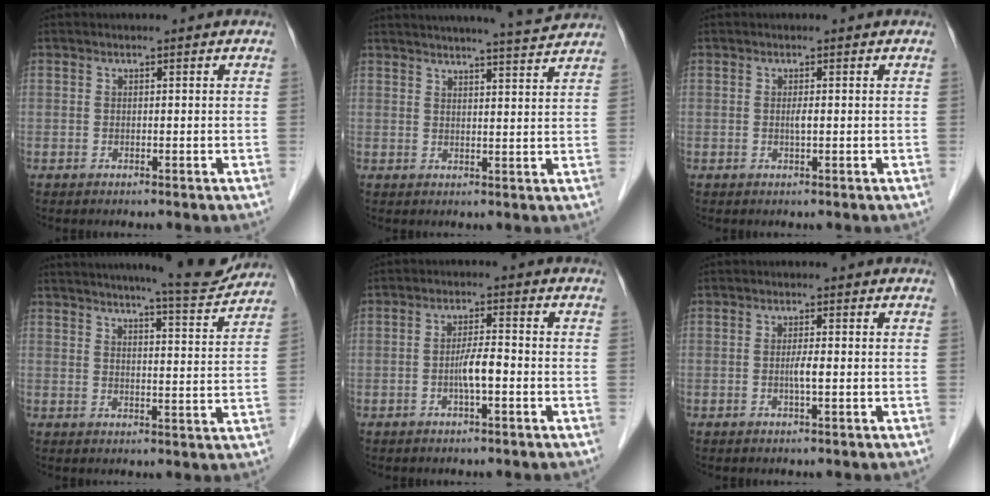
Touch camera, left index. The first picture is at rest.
{"total": 11.6, "force": [11.0, -0.5, 3.8], "torque": [-0.061, 0.001, 0.135]}
{"total": 0.8, "force": [0.0, 0.0, 0.8], "torque": [-0.018, -0.002, 0.000]}
{"total": 11.3, "force": [10.5, 0.1, 4.1], "torque": [-0.059, -0.009, 0.130]}
{"total": 3.6, "force": [-1.1, 0.5, 3.4], "torque": [-0.064, 0.003, -0.022]}
{"total": 1.7, "force": [-0.2, 0.0, 1.7], "torque": [-0.033, -0.001, -0.005]}